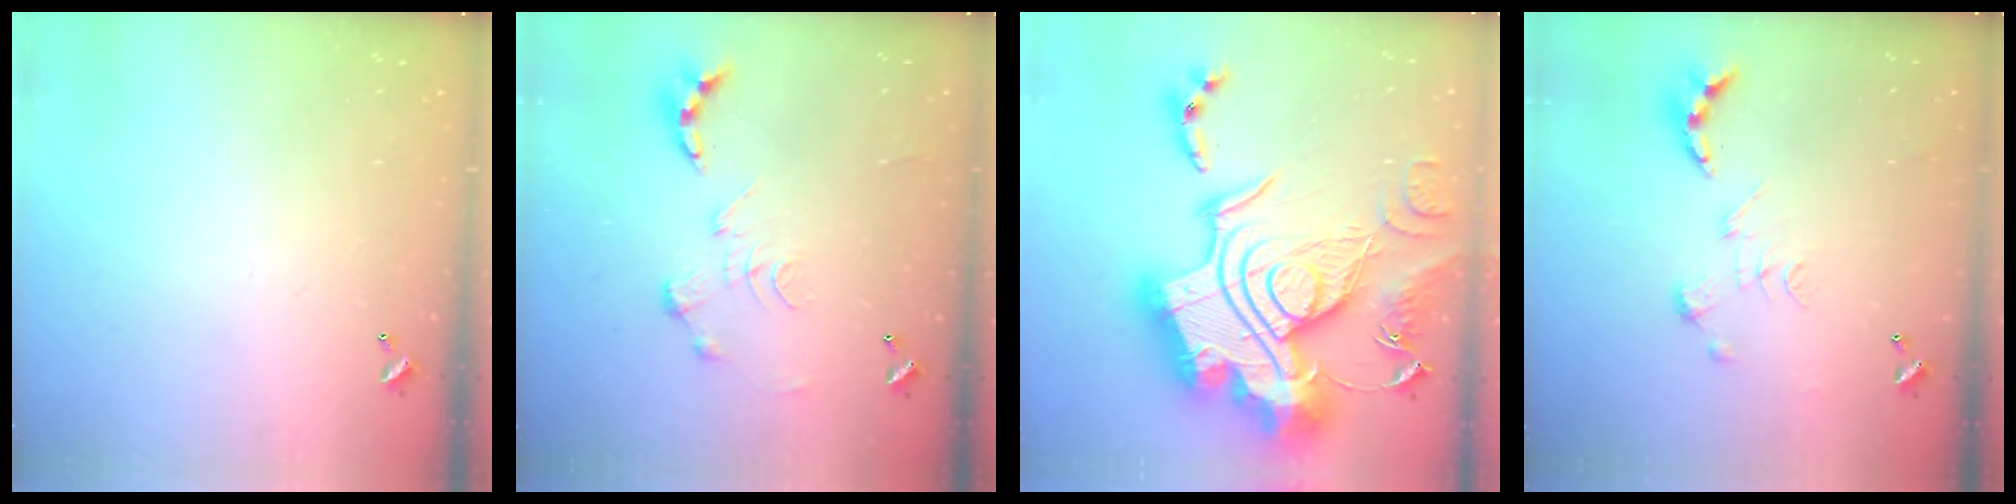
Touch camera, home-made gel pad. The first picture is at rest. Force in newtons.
{"total": 0.0}
{"total": 0.7, "press": 0.7, "slide": 0.1}
{"total": 0.8, "press": 0.8, "slide": 0.3}